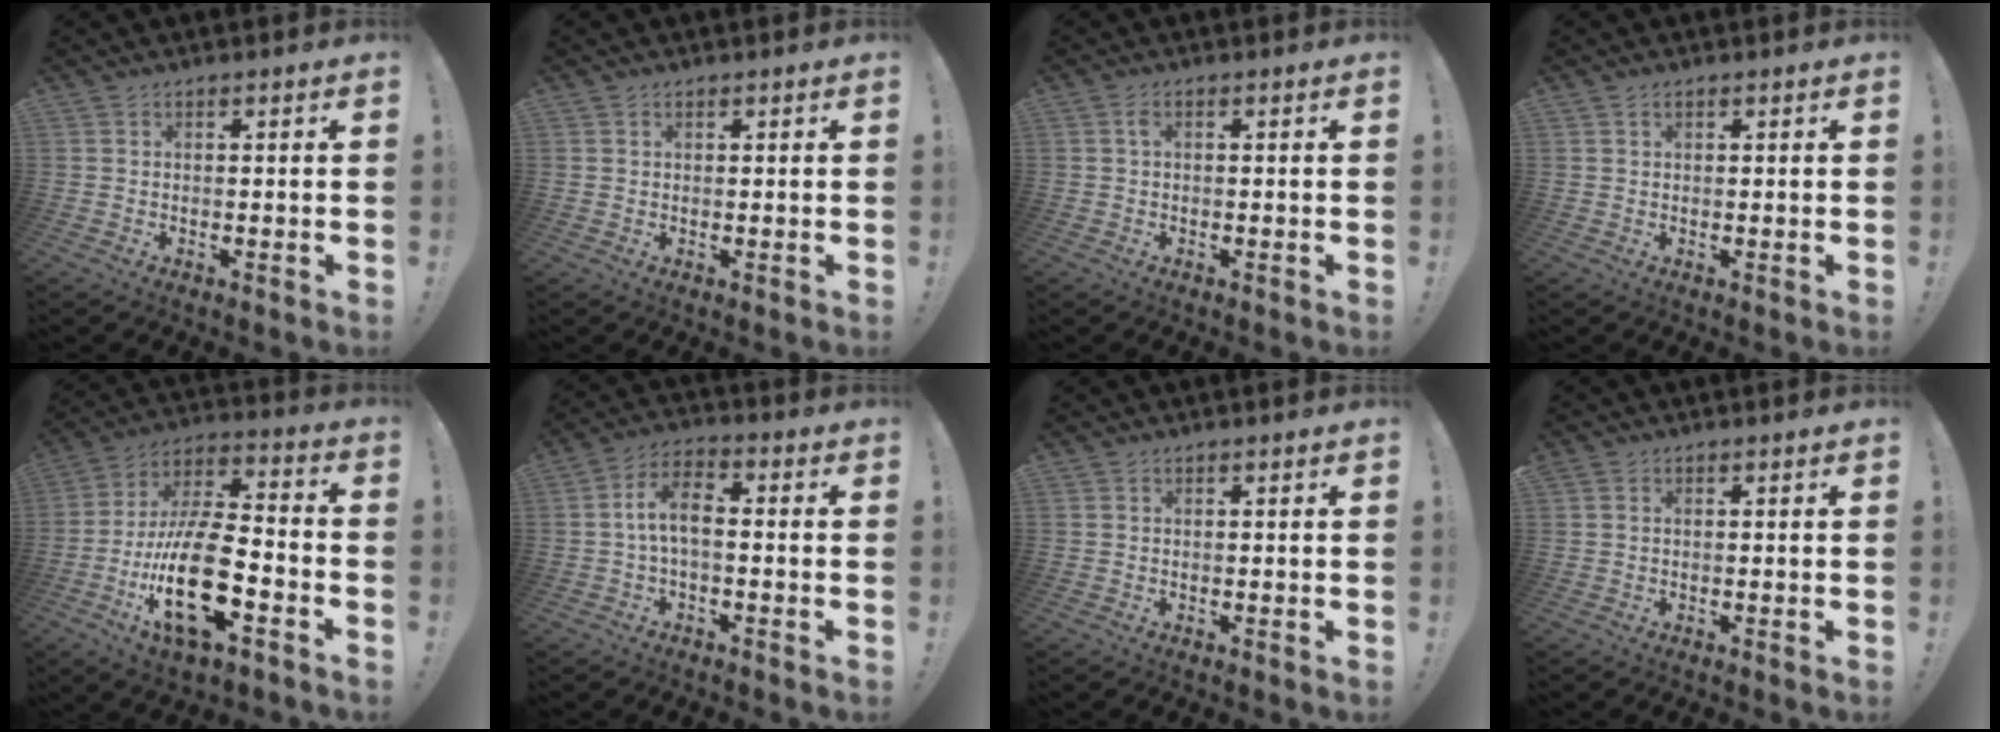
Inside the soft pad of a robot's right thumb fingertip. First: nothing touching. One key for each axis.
{"total": 0.9, "fx": 0.6, "fy": 0.6, "fz": 0.1, "tx": 0.004, "ty": -0.002, "tz": 0.010}
{"total": 1.5, "fx": 0.2, "fy": 0.7, "fz": 1.3, "tx": -0.021, "ty": 0.002, "tz": 0.001}
{"total": 0.7, "fx": 0.5, "fy": 0.5, "fz": 0.3, "tx": -0.004, "ty": 0.001, "tz": 0.008}
{"total": 23.4, "fx": -7.8, "fy": 9.7, "fz": 19.9, "tx": -0.380, "ty": 0.039, "tz": -0.129}
{"total": 8.2, "fx": -0.5, "fy": 4.0, "fz": 7.1, "tx": -0.140, "ty": 0.011, "tz": -0.006}
{"total": 0.0}
{"total": 0.0}